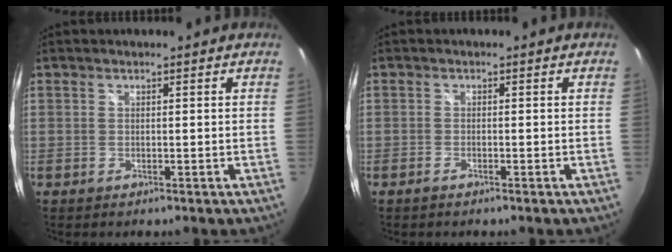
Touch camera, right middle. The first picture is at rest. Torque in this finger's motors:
{"motor_torque": [-0.29, 0.18, -0.02, 0.00]}